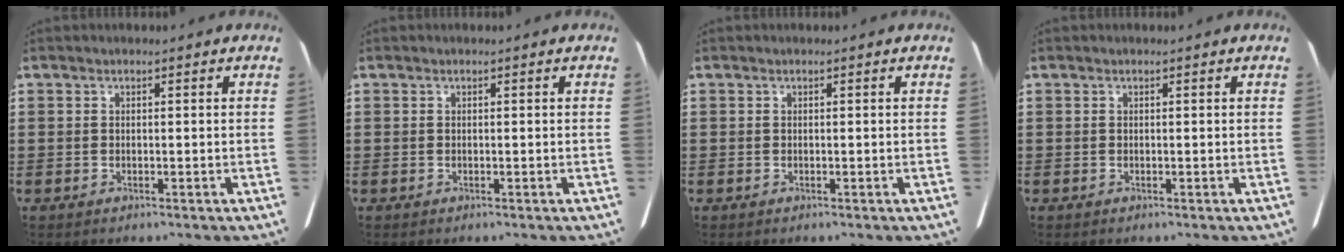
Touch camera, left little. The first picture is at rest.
{"total": 0.0}
{"total": 0.0}
{"total": 0.0}